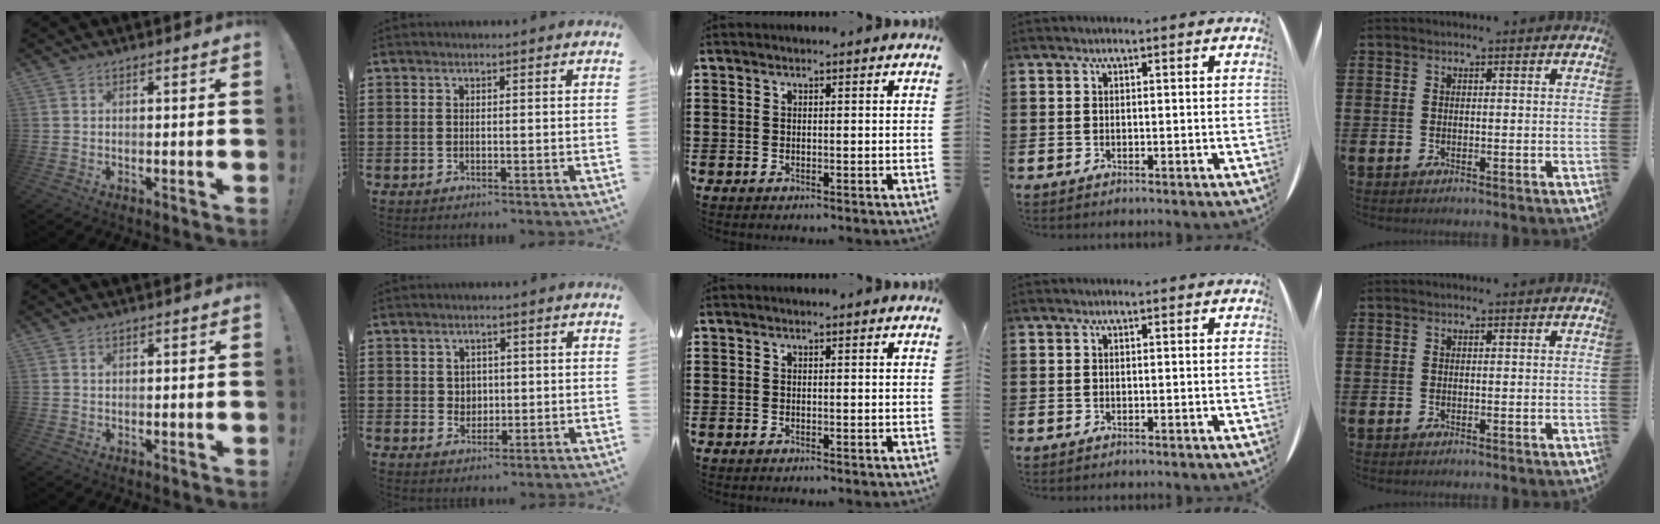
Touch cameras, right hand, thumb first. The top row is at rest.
{"thumb": {"total": 0.5, "force": [0.3, 0.4, 0.1], "torque": [0.000, 0.000, 0.006]}, "index": {"total": 2.2, "force": [0.6, 2.0, 0.8], "torque": [-0.014, 0.007, 0.007]}}